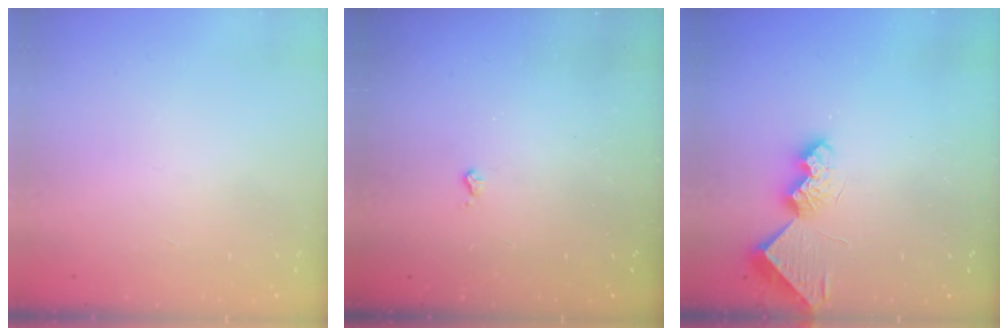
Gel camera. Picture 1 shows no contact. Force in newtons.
{"total": 2.1, "press": 2.1, "slide": 0.5}
{"total": 8.6, "press": 8.6, "slide": 0.1}